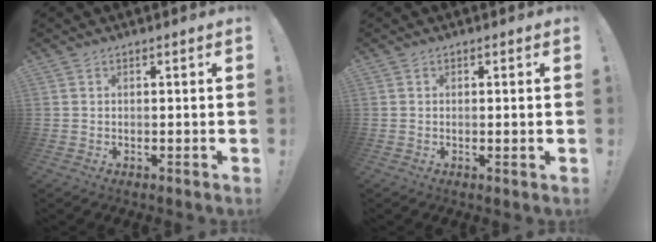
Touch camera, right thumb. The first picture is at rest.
{"total": 0.9, "force": [0.2, -0.3, 0.8], "torque": [-0.009, -0.004, 0.000]}